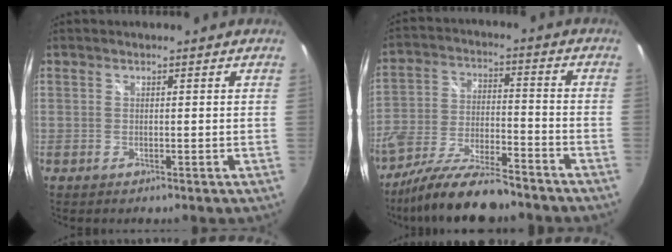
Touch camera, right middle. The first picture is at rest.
{"total": 15.8, "force": [-12.6, 3.9, 8.7], "torque": [-0.178, -0.031, -0.222]}